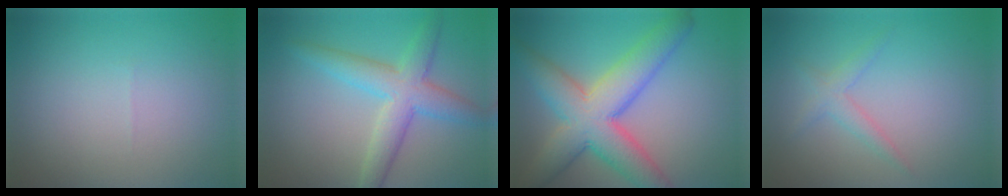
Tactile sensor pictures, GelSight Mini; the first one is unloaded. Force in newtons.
{"total": 4.9, "press": 4.9, "slide": 0.1}
{"total": 8.7, "press": 8.7, "slide": 0.5}
{"total": 1.7, "press": 1.7, "slide": 0.1}